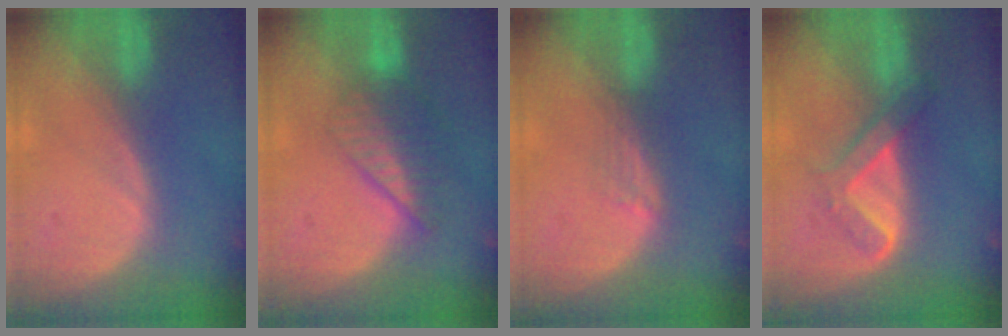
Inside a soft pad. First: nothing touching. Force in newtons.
{"total": 6.6, "press": 5.9, "slide": 2.9}
{"total": 2.0, "press": 1.6, "slide": 1.3}
{"total": 5.3, "press": 5.0, "slide": 1.9}